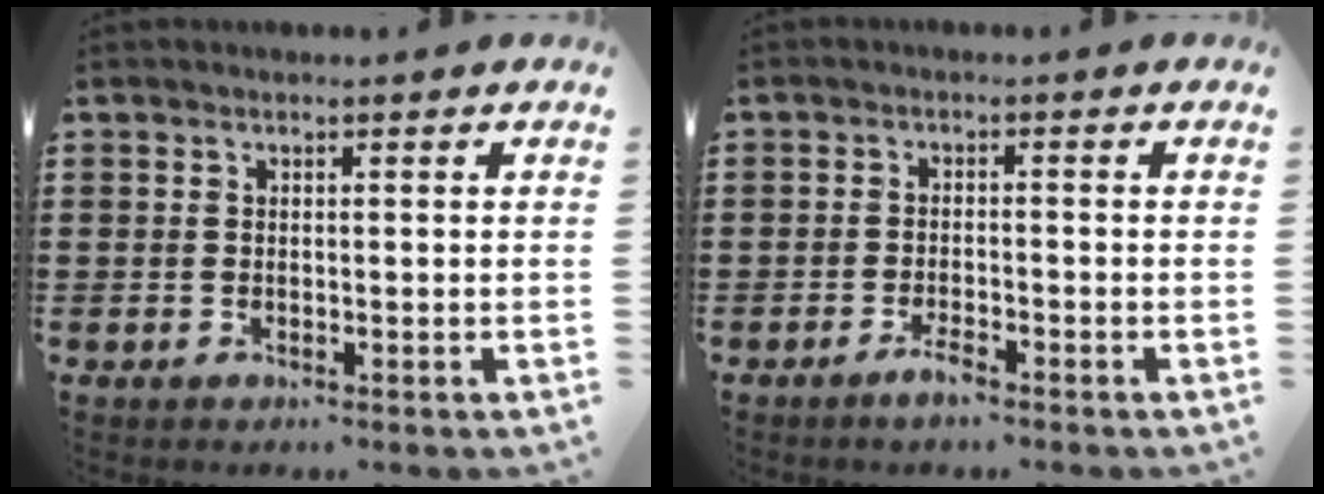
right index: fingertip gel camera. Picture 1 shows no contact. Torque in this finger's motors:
{"motor_torque": [1.21, 0.93, 0.02, 0.01]}